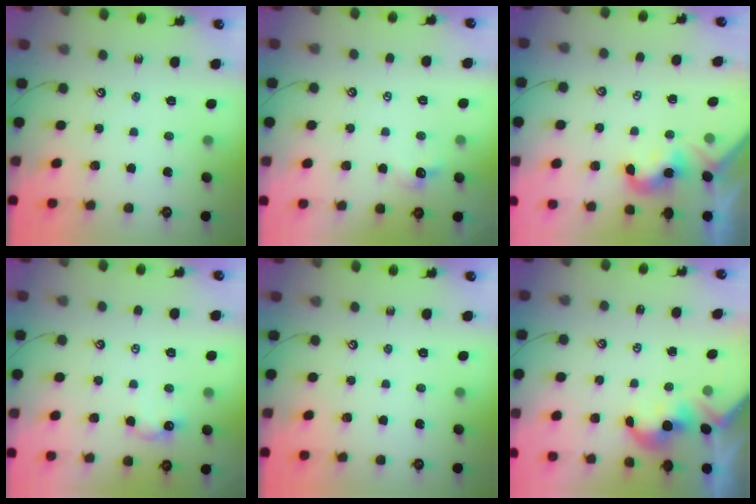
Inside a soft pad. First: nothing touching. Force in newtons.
{"total": 0.7, "press": 0.5, "slide": 0.4}
{"total": 0.6, "press": 0.4, "slide": 0.4}
{"total": 1.6, "press": 1.5, "slide": 0.6}
{"total": 0.0}
{"total": 2.2, "press": 2.2, "slide": 0.3}